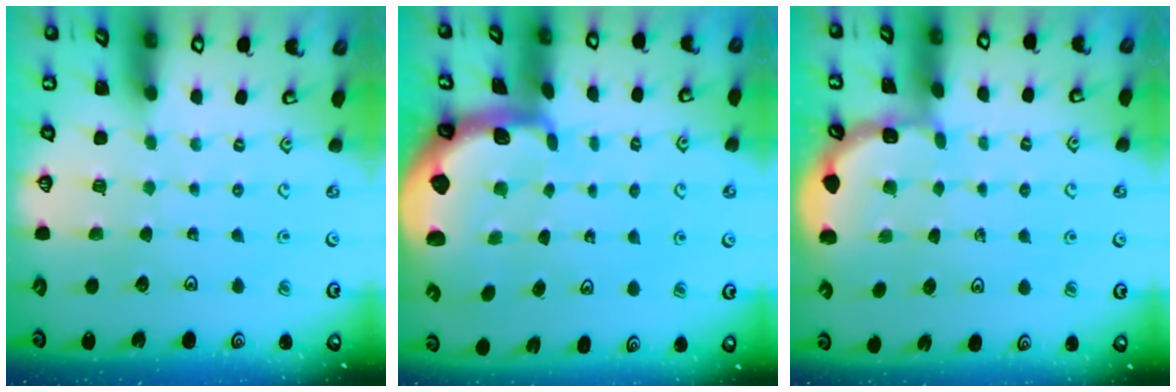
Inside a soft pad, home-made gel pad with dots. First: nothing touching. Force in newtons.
{"total": 2.6, "press": 2.5, "slide": 0.6}
{"total": 2.0, "press": 2.0, "slide": 0.1}